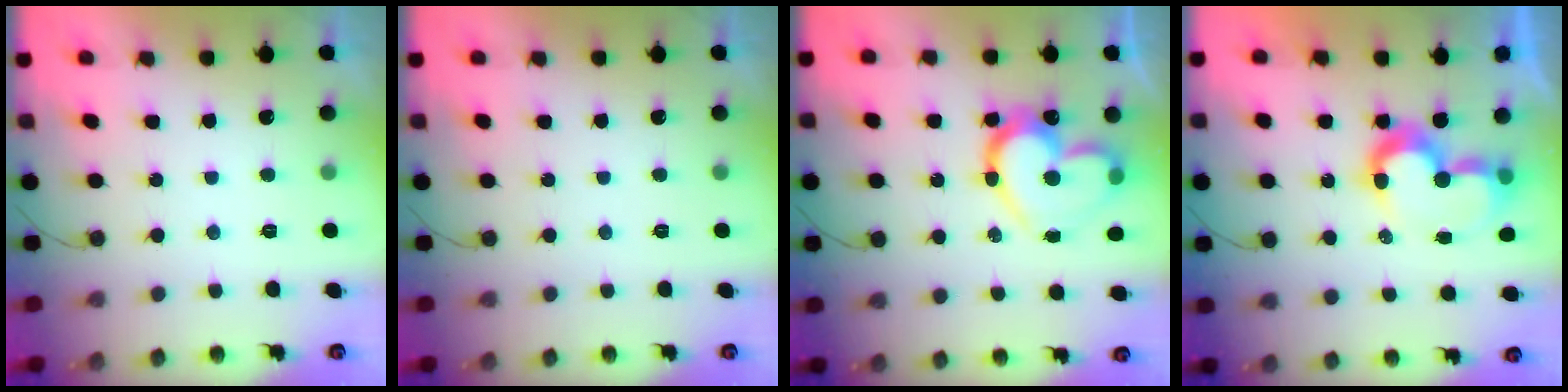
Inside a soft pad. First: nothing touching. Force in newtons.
{"total": 0.0}
{"total": 19.2, "press": 19.2, "slide": 1.4}
{"total": 9.8, "press": 9.4, "slide": 2.9}